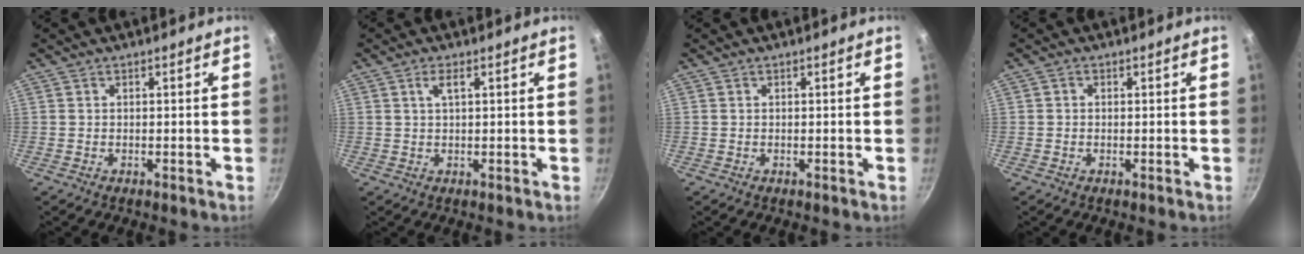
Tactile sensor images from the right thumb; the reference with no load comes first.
{"total": 2.1, "force": [0.8, 0.5, 1.9], "torque": [-0.036, 0.004, 0.020]}
{"total": 0.0}
{"total": 0.6, "force": [0.0, 0.5, 0.3], "torque": [-0.005, 0.003, -0.001]}